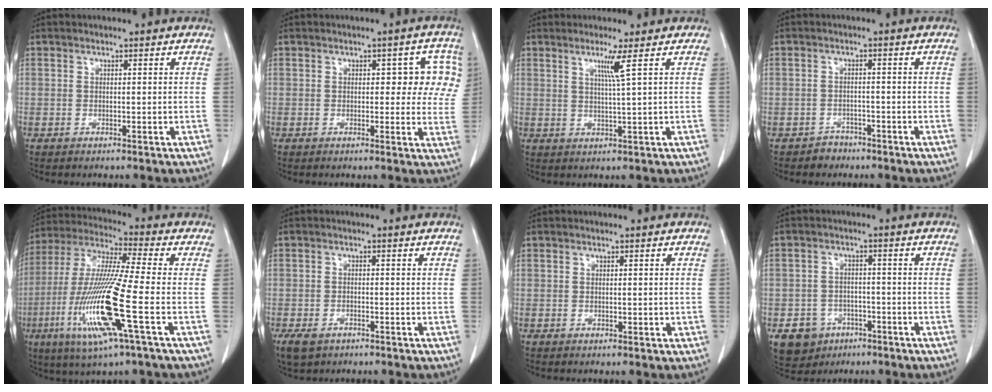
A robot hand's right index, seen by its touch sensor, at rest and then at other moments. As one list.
[{"total": 6.8, "force": [1.9, 3.5, 5.6], "torque": [-0.042, 0.021, 0.018]}, {"total": 3.3, "force": [1.5, -1.4, 2.6], "torque": [-0.052, -0.010, 0.033]}, {"total": 2.4, "force": [-1.7, 1.8, -0.3], "torque": [0.002, 0.009, -0.029]}, {"total": 17.0, "force": [-5.3, -0.1, 16.2], "torque": [-0.342, -0.021, -0.105]}, {"total": 3.9, "force": [-2.5, 2.2, 2.0], "torque": [-0.039, -0.006, -0.035]}, {"total": 0.6, "force": [0.1, 0.4, 0.4], "torque": [0.000, 0.001, 0.005]}, {"total": 6.3, "force": [-3.1, 5.2, 1.5], "torque": [-0.027, 0.007, -0.040]}]